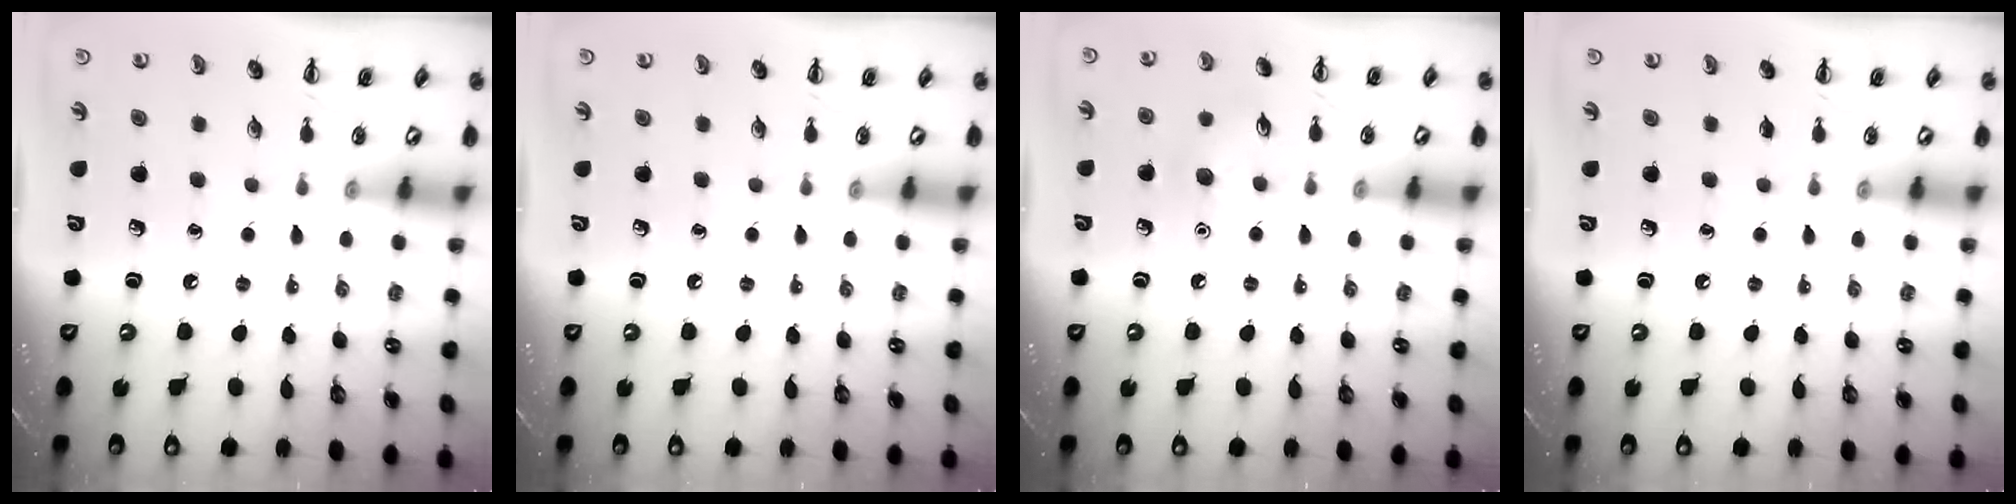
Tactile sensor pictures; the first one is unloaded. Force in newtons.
{"total": 0.0}
{"total": 6.8, "press": 6.6, "slide": 1.4}
{"total": 0.0}